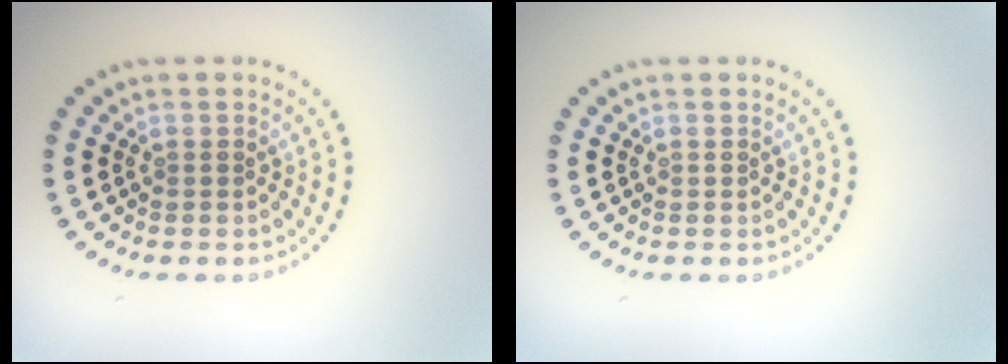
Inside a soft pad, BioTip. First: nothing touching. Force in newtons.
{"total": 0.0}